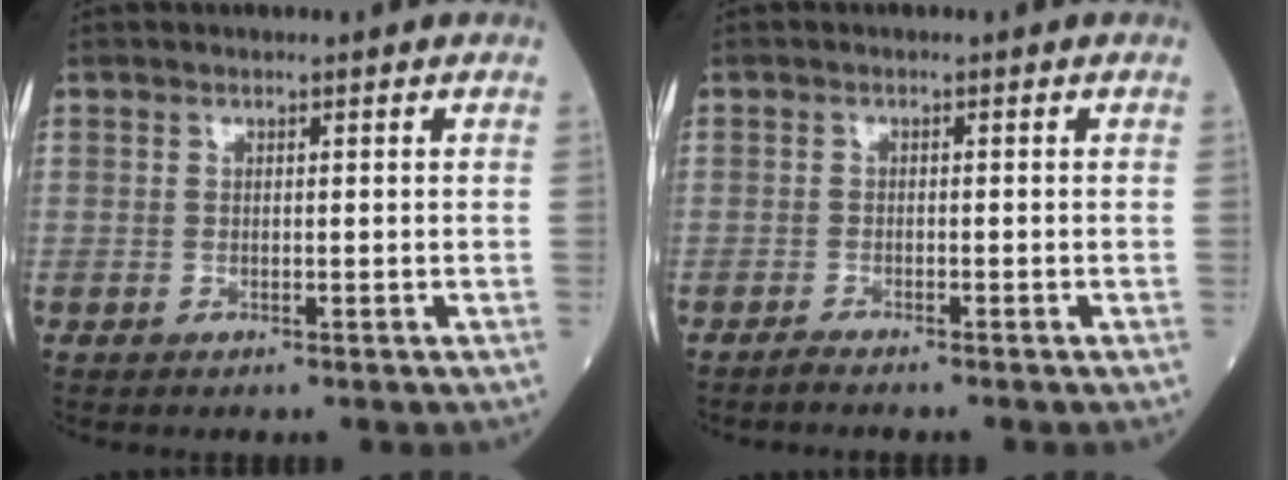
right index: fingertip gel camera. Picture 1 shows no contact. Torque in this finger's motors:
{"motor_torque": [-0.06, -0.05, 0.00, 0.00]}